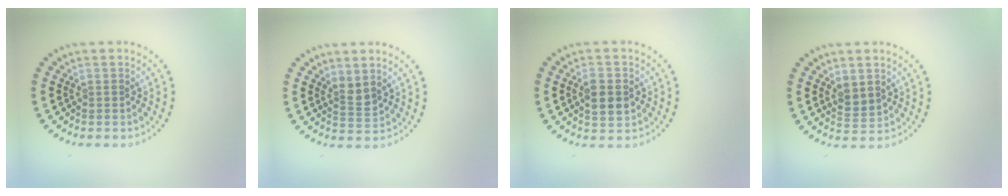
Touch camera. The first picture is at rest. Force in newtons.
{"total": 1.7, "press": 1.3, "slide": 1.2}
{"total": 3.2, "press": 3.2, "slide": 0.2}
{"total": 1.8, "press": 1.6, "slide": 0.9}